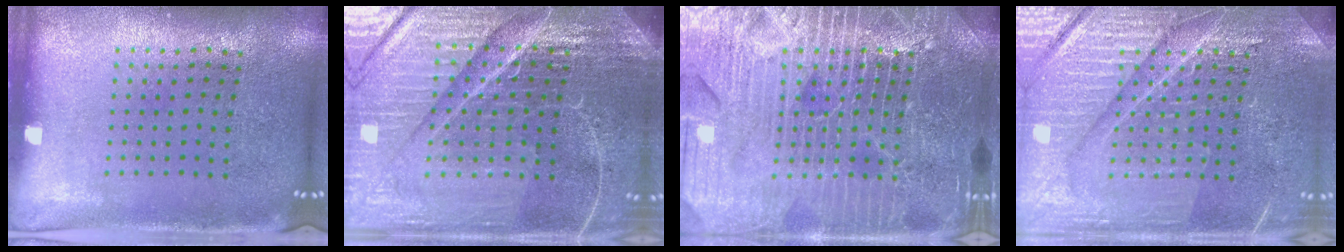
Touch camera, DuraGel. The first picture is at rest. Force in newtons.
{"total": 6.5, "press": 5.8, "slide": 3.0}
{"total": 7.1, "press": 7.1, "slide": 0.8}
{"total": 6.7, "press": 6.7, "slide": 0.9}